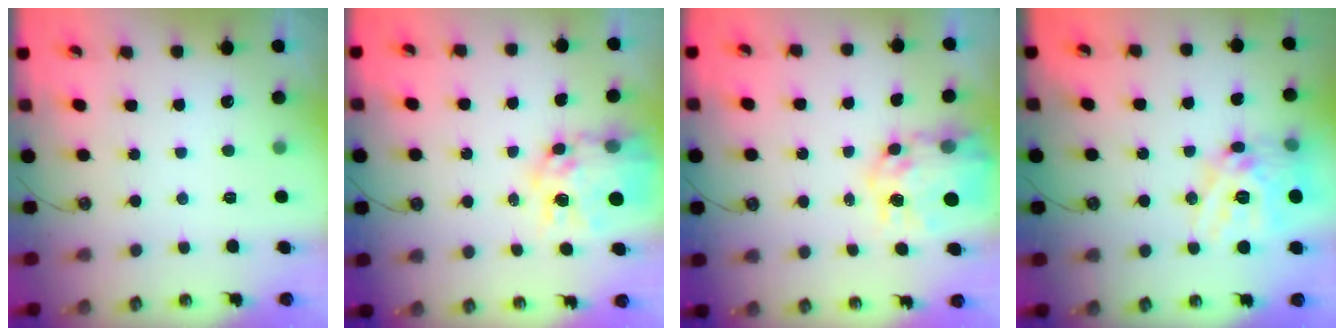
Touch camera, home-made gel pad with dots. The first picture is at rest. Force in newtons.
{"total": 14.5, "press": 14.4, "slide": 1.6}
{"total": 11.7, "press": 11.6, "slide": 1.0}
{"total": 20.0, "press": 19.9, "slide": 1.9}